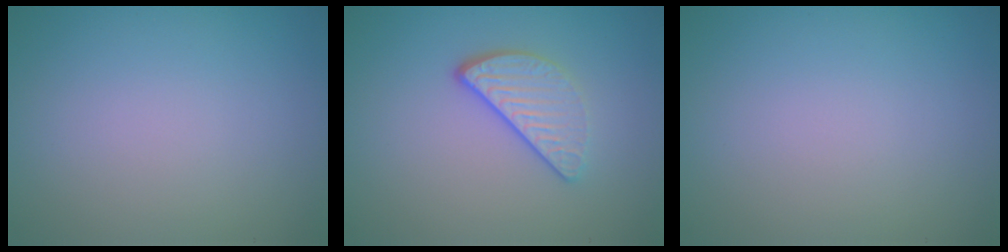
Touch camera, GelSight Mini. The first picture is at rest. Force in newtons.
{"total": 3.2, "press": 2.6, "slide": 2.0}
{"total": 0.0}